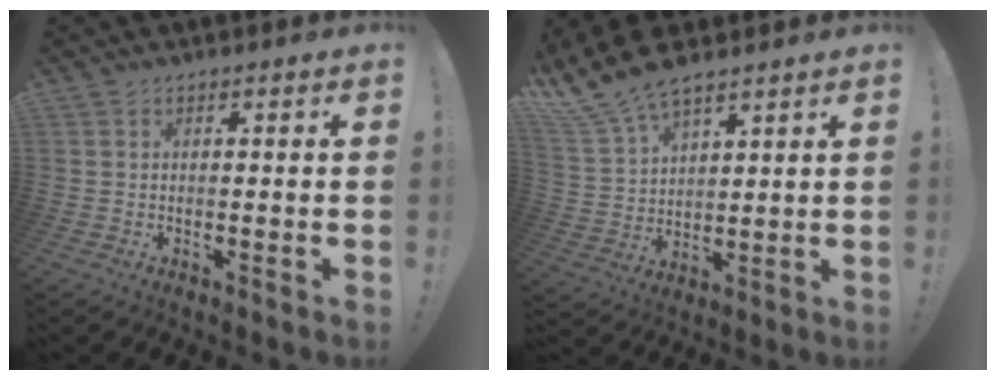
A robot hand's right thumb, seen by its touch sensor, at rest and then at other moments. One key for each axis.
{"total": 11.4, "fx": 9.6, "fy": 3.9, "fz": 4.8, "tx": -0.112, "ty": -0.055, "tz": 0.183}